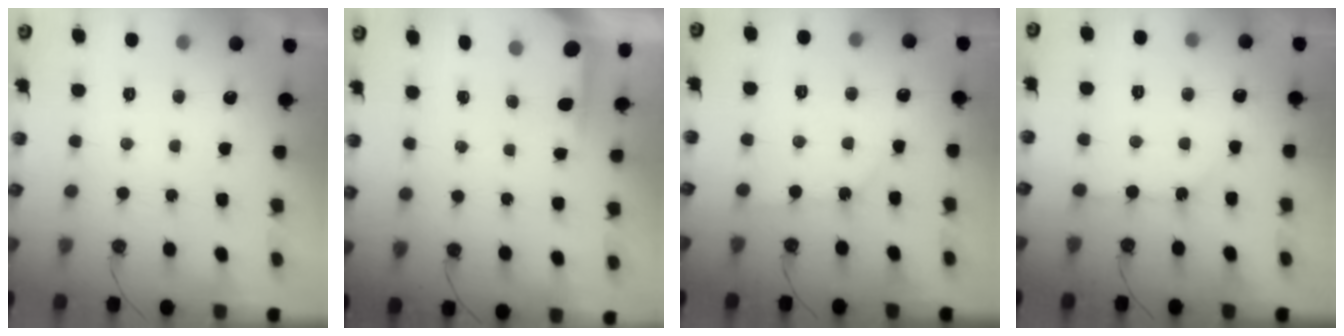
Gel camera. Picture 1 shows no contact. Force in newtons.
{"total": 3.9, "press": 3.9, "slide": 0.3}
{"total": 4.4, "press": 4.3, "slide": 0.7}
{"total": 2.1, "press": 2.1, "slide": 0.3}